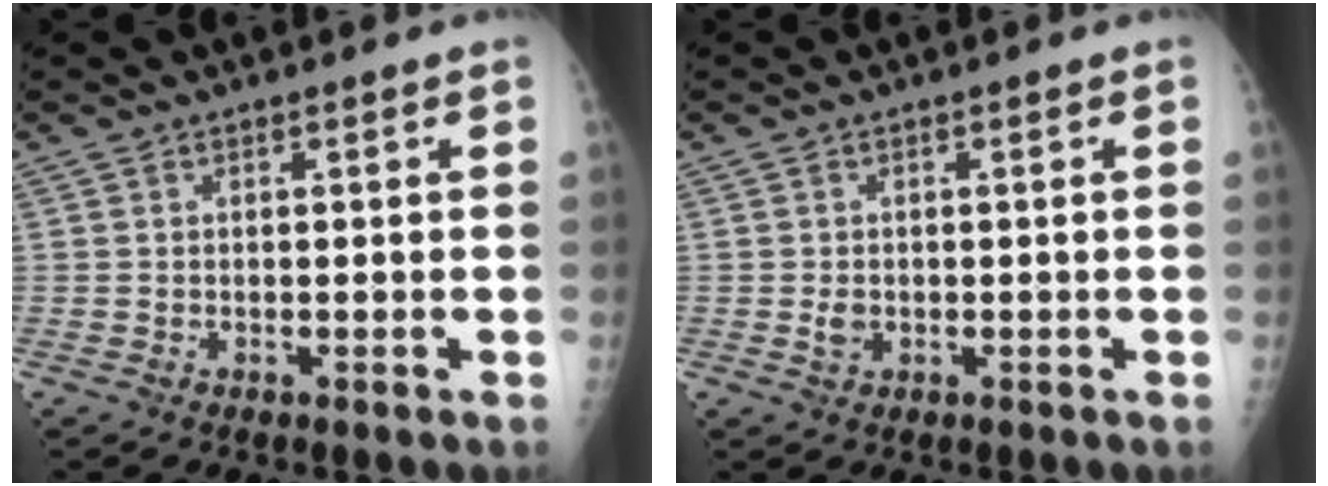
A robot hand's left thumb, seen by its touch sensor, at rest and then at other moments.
{"total": 1.8, "force": [-0.1, 1.3, 1.2], "torque": [-0.014, 0.000, 0.000]}